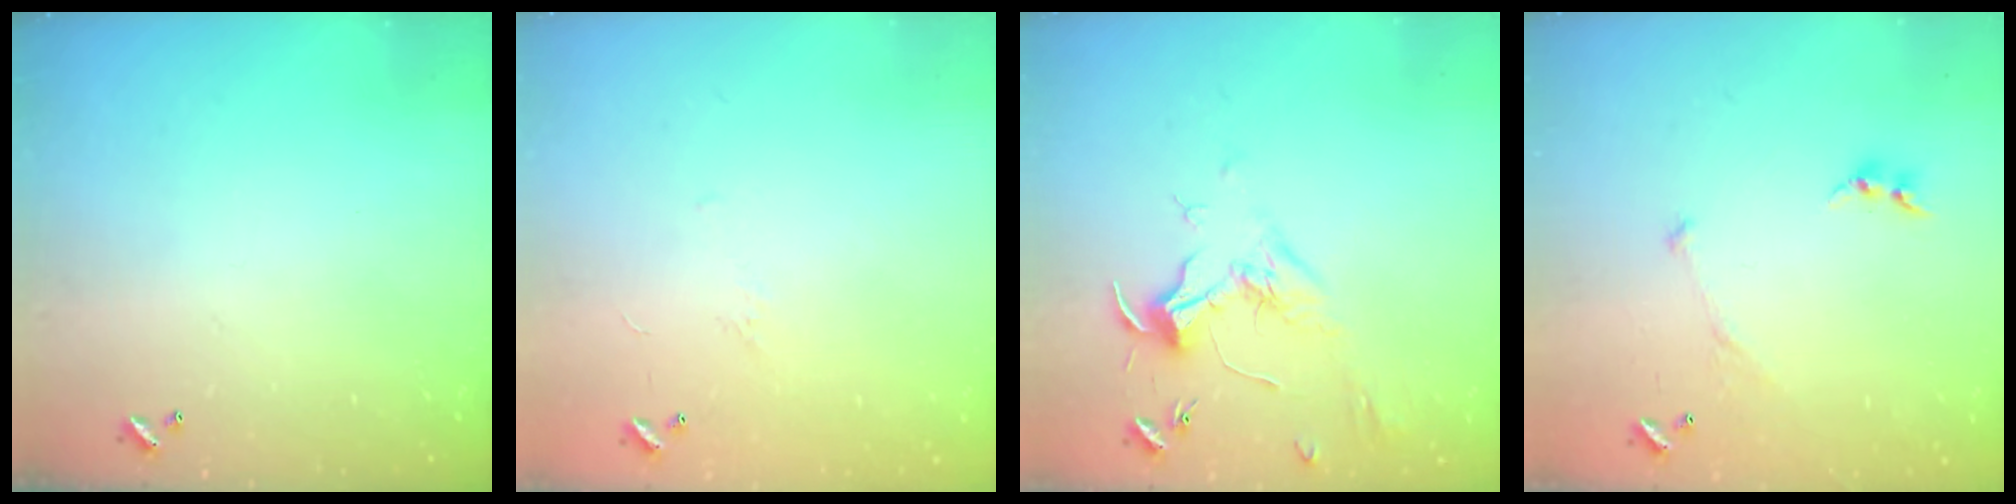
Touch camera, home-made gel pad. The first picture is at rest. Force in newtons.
{"total": 5.7, "press": 5.5, "slide": 1.1}
{"total": 1.8, "press": 1.6, "slide": 0.7}
{"total": 4.7, "press": 4.6, "slide": 0.9}